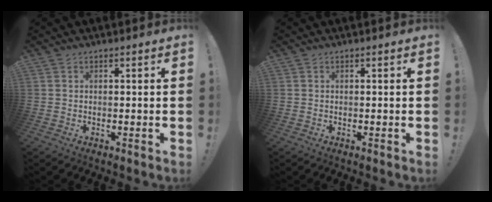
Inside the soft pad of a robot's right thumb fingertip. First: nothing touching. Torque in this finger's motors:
{"motor_torque": [0.00, 0.00, 0.00, 0.00, 0.00]}